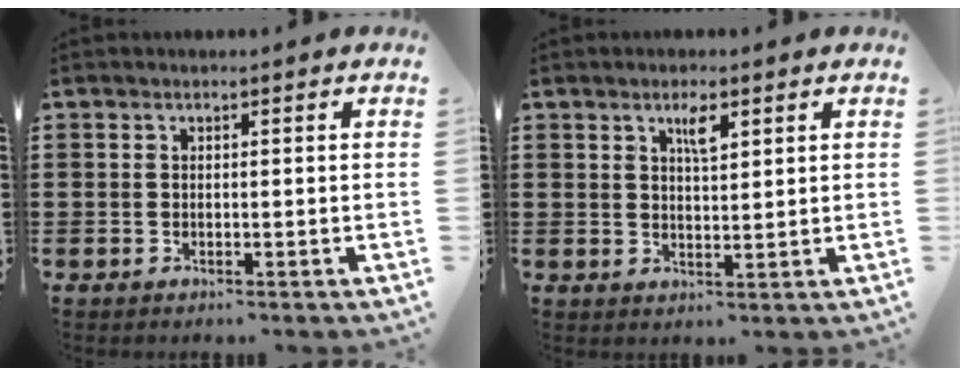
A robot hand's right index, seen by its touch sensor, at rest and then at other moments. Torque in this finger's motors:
{"motor_torque": [0.04, -0.03, 0.09, 0.04]}